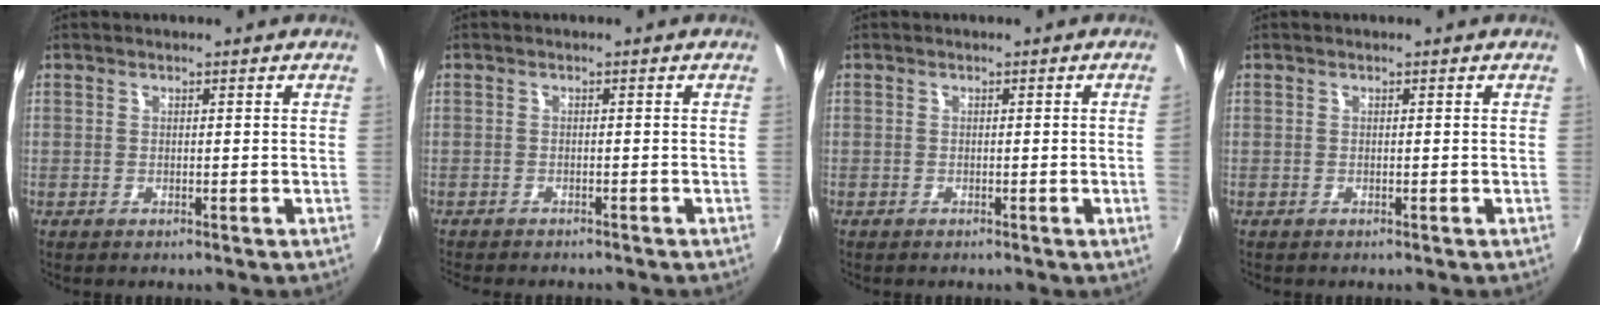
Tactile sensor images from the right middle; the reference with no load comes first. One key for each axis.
{"total": 4.1, "fx": -3.7, "fy": 0.9, "fz": 1.4, "tx": -0.038, "ty": -0.016, "tz": -0.059}
{"total": 1.4, "fx": -0.1, "fy": -0.9, "fz": 1.1, "tx": -0.008, "ty": -0.013, "tz": 0.000}
{"total": 0.0}